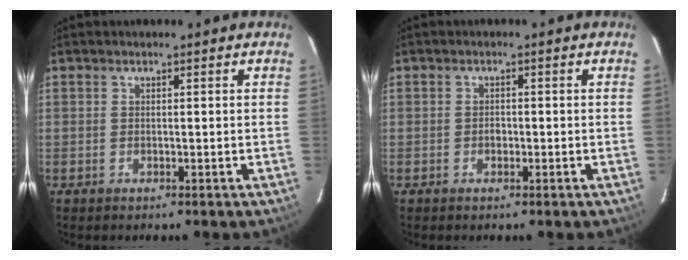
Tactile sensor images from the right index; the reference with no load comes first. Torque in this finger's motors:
{"motor_torque": [0.31, 0.00, 0.13, 0.02]}